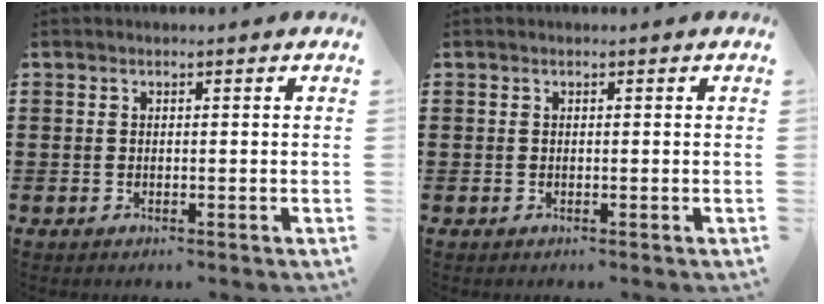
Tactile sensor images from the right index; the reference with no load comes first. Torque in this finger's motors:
{"motor_torque": [0.00, 0.00, 0.00, -0.01]}